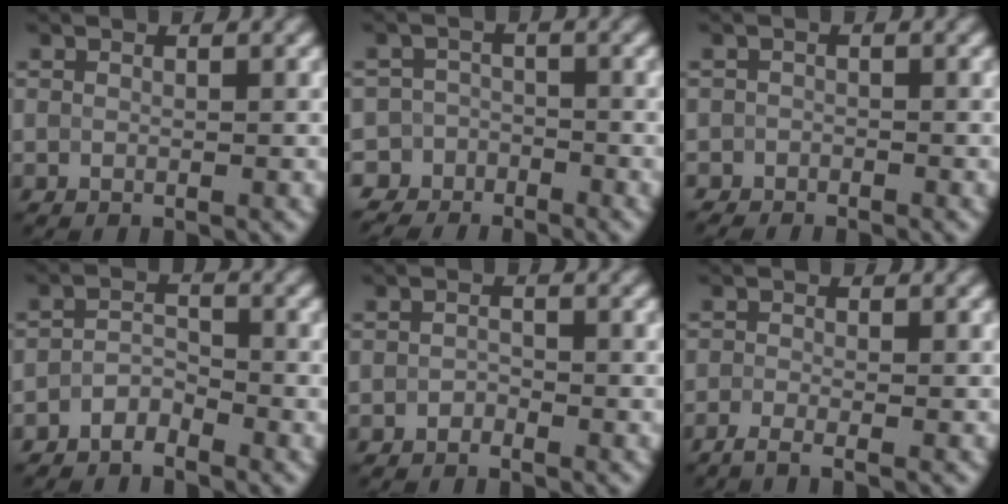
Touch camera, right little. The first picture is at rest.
{"total": 4.9, "force": [-4.1, 2.3, -1.4], "torque": [0.047, -0.002, -0.063]}
{"total": 2.3, "force": [-2.1, 0.1, -1.1], "torque": [0.017, -0.009, -0.033]}
{"total": 2.1, "force": [-2.0, 0.2, -0.5], "torque": [0.002, 0.006, -0.036]}
{"total": 1.3, "force": [-1.1, -0.1, -0.7], "torque": [0.007, 0.001, -0.014]}
{"total": 2.1, "force": [-2.0, 0.0, 0.7], "torque": [-0.011, -0.009, -0.040]}